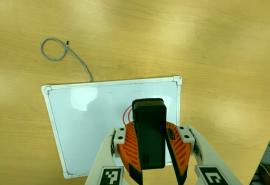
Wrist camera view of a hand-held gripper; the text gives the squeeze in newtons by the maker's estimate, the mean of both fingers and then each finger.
{"total": 11.2, "left": 10.4, "right": 12.0}